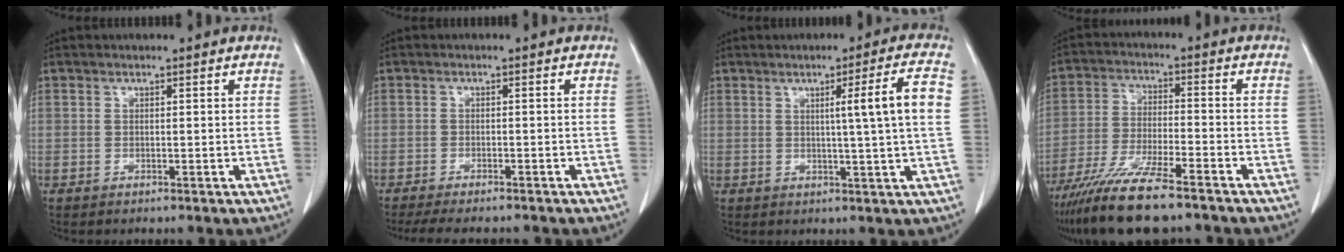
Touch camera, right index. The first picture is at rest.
{"total": 4.6, "force": [-4.2, -0.1, 1.9], "torque": [-0.020, -0.011, -0.069]}
{"total": 8.1, "force": [1.6, -1.5, 7.8], "torque": [-0.114, -0.001, 0.026]}
{"total": 10.4, "force": [-8.1, 0.4, 6.5], "torque": [-0.125, -0.030, -0.152]}